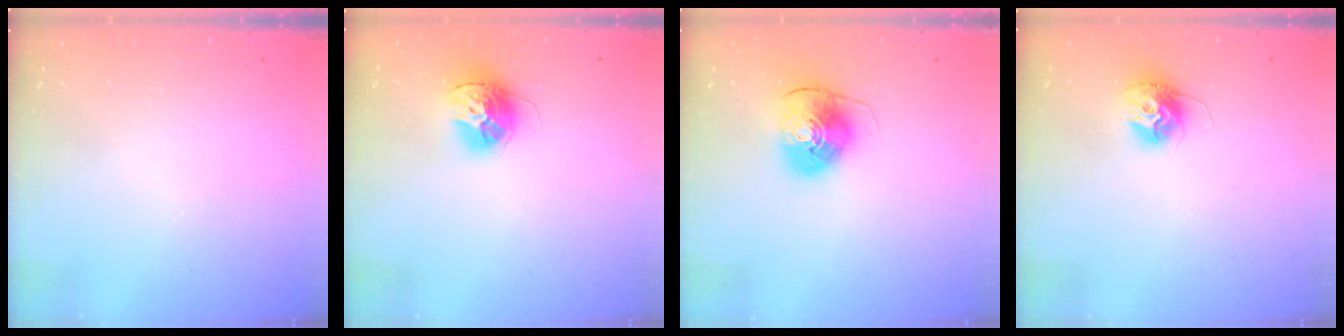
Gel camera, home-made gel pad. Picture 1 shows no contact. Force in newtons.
{"total": 13.5, "press": 13.5, "slide": 1.0}
{"total": 9.2, "press": 9.0, "slide": 1.5}
{"total": 11.1, "press": 11.1, "slide": 0.9}